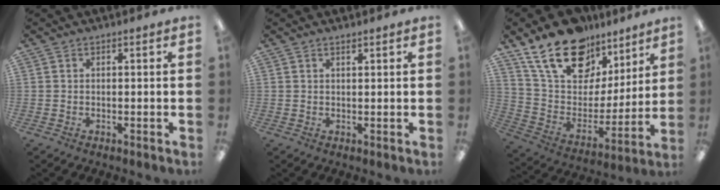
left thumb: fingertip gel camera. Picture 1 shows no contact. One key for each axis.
{"total": 0.9, "fx": 0.9, "fy": 0.1, "fz": 0.2, "tx": -0.005, "ty": -0.001, "tz": 0.016}
{"total": 22.2, "fx": 14.8, "fy": 12.8, "fz": 10.5, "tx": -0.191, "ty": -0.082, "tz": 0.270}